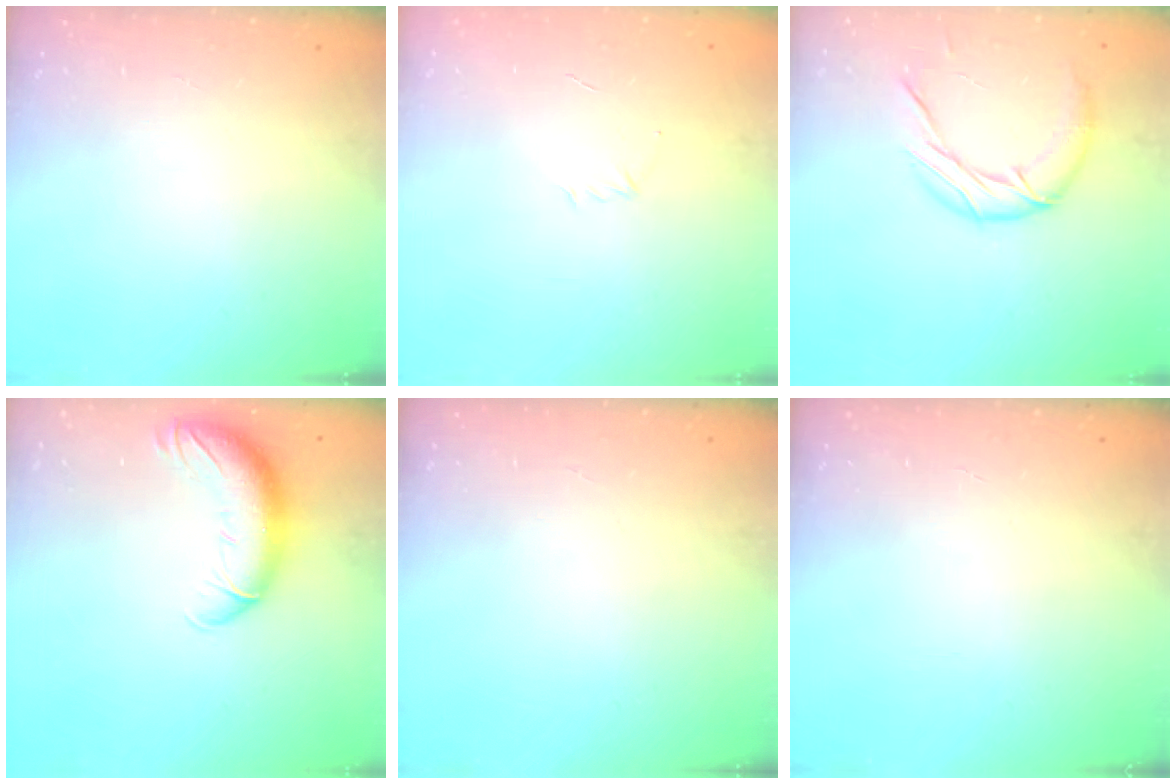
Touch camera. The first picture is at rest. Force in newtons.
{"total": 2.9, "press": 2.8, "slide": 0.7}
{"total": 12.0, "press": 11.9, "slide": 0.7}
{"total": 12.8, "press": 12.4, "slide": 3.1}
{"total": 0.0}
{"total": 0.0}